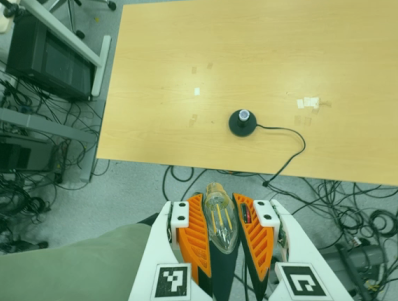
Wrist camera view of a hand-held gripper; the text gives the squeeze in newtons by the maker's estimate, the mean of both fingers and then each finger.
{"total": 20.5, "left": 22.8, "right": 18.3}